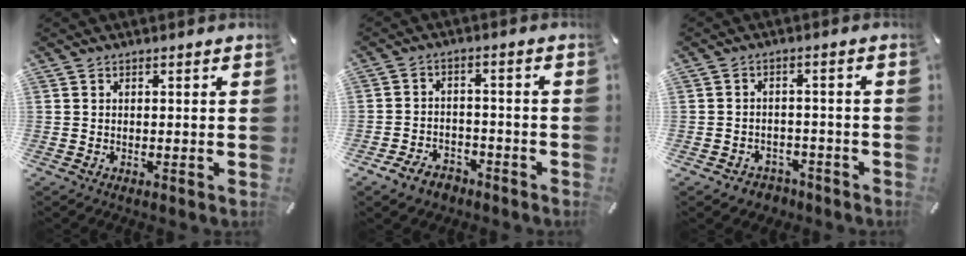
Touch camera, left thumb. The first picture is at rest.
{"total": 6.0, "force": [-4.0, 3.9, 2.0], "torque": [-0.038, 0.025, -0.074]}
{"total": 3.8, "force": [-2.6, 2.7, 0.7], "torque": [-0.017, 0.011, -0.051]}